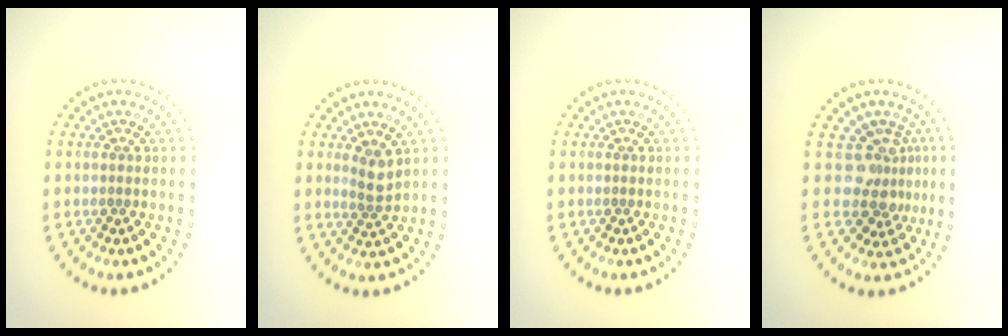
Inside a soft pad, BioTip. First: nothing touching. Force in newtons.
{"total": 1.9, "press": 1.6, "slide": 1.0}
{"total": 0.0}
{"total": 3.3, "press": 2.6, "slide": 2.0}